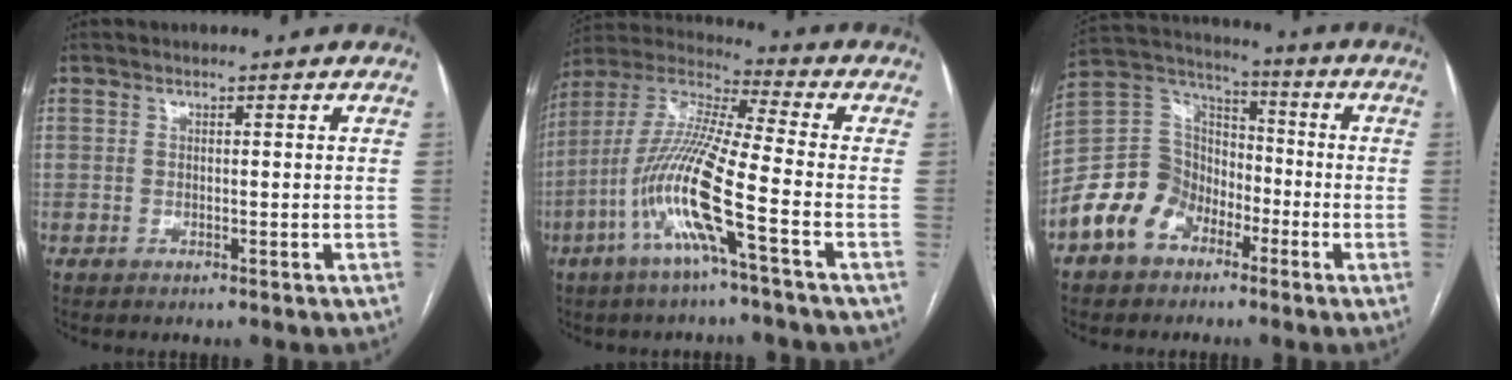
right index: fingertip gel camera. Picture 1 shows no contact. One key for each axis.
{"total": 14.5, "fx": -5.6, "fy": -0.1, "fz": 13.4, "tx": -0.284, "ty": -0.004, "tz": -0.118}
{"total": 11.9, "fx": -6.0, "fy": 9.1, "fz": 4.7, "tx": -0.112, "ty": 0.041, "tz": -0.113}